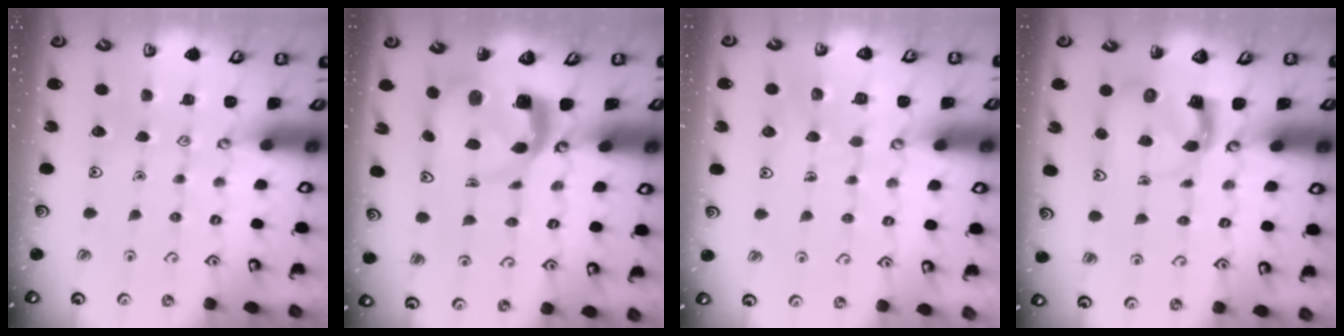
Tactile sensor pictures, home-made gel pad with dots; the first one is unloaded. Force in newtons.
{"total": 4.0, "press": 4.0, "slide": 0.3}
{"total": 4.3, "press": 4.3, "slide": 0.3}
{"total": 3.7, "press": 3.7, "slide": 0.6}